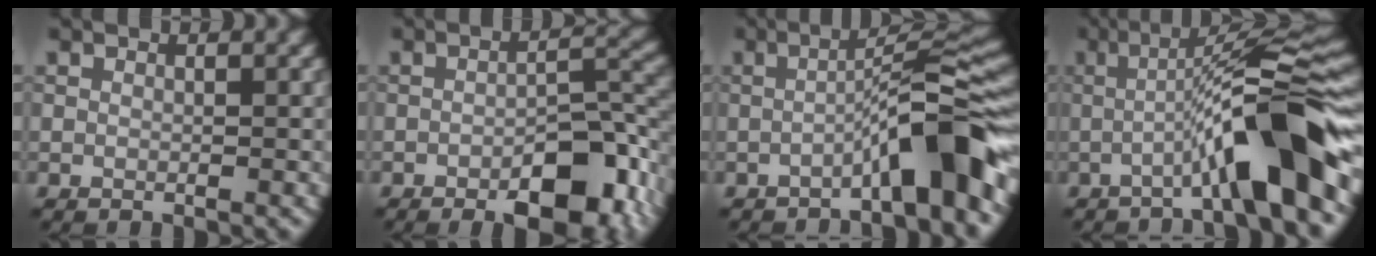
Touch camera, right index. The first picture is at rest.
{"total": 8.8, "force": [-4.4, 3.3, 6.9], "torque": [-0.091, 0.005, -0.062]}
{"total": 7.2, "force": [-3.3, 0.8, 6.4], "torque": [-0.093, 0.029, -0.062]}
{"total": 9.3, "force": [-2.9, 1.0, 8.8], "torque": [-0.121, 0.025, -0.057]}